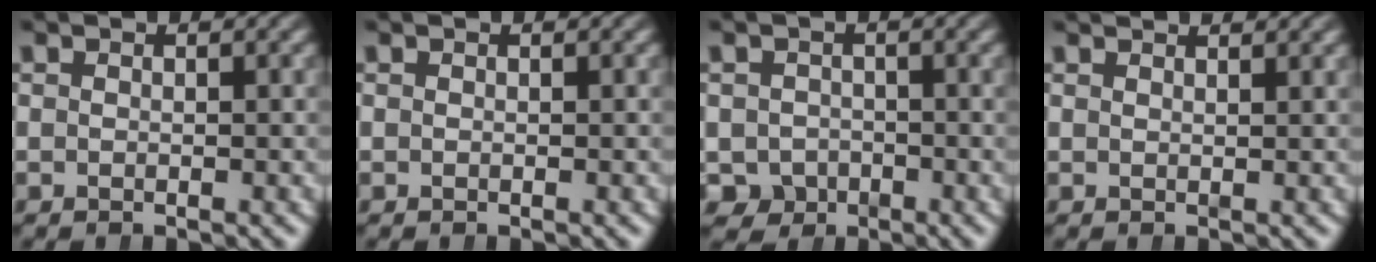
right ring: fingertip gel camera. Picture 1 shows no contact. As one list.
[{"total": 0.0}, {"total": 5.8, "force": [-3.0, 4.8, 1.5], "torque": [-0.027, -0.034, -0.042]}, {"total": 1.8, "force": [1.7, -0.6, 0.3], "torque": [0.005, 0.006, 0.026]}]